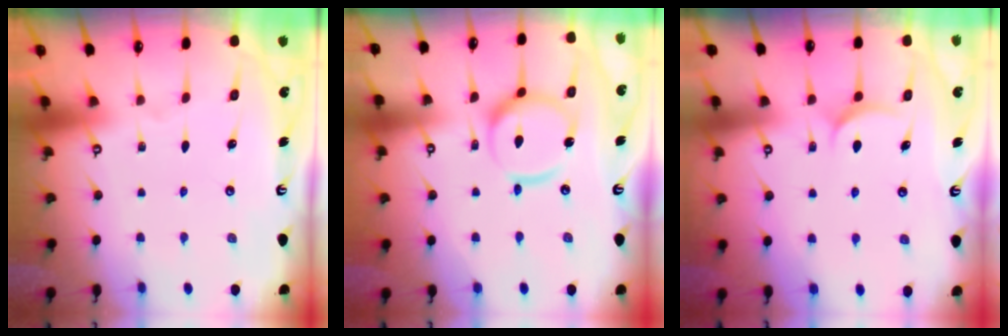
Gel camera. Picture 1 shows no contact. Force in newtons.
{"total": 15.3, "press": 15.2, "slide": 1.7}
{"total": 6.7, "press": 6.7, "slide": 0.2}